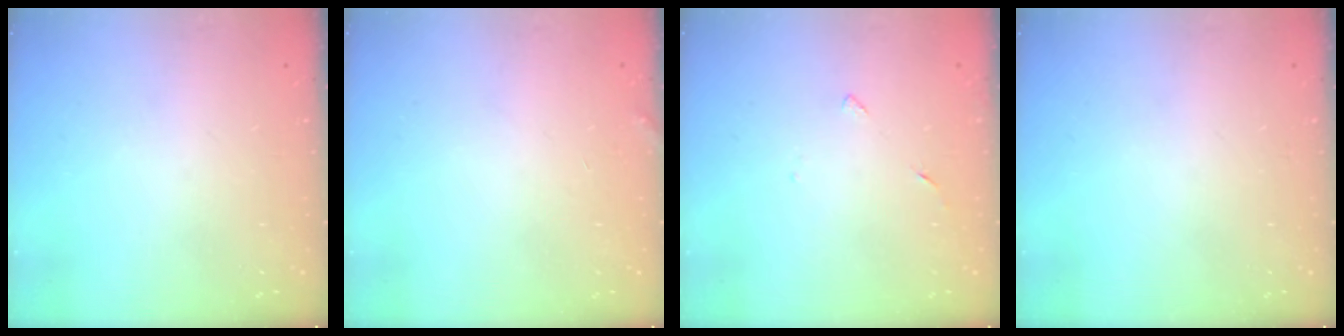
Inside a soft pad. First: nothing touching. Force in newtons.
{"total": 2.0, "press": 2.0, "slide": 0.2}
{"total": 2.7, "press": 2.6, "slide": 0.3}
{"total": 0.0}